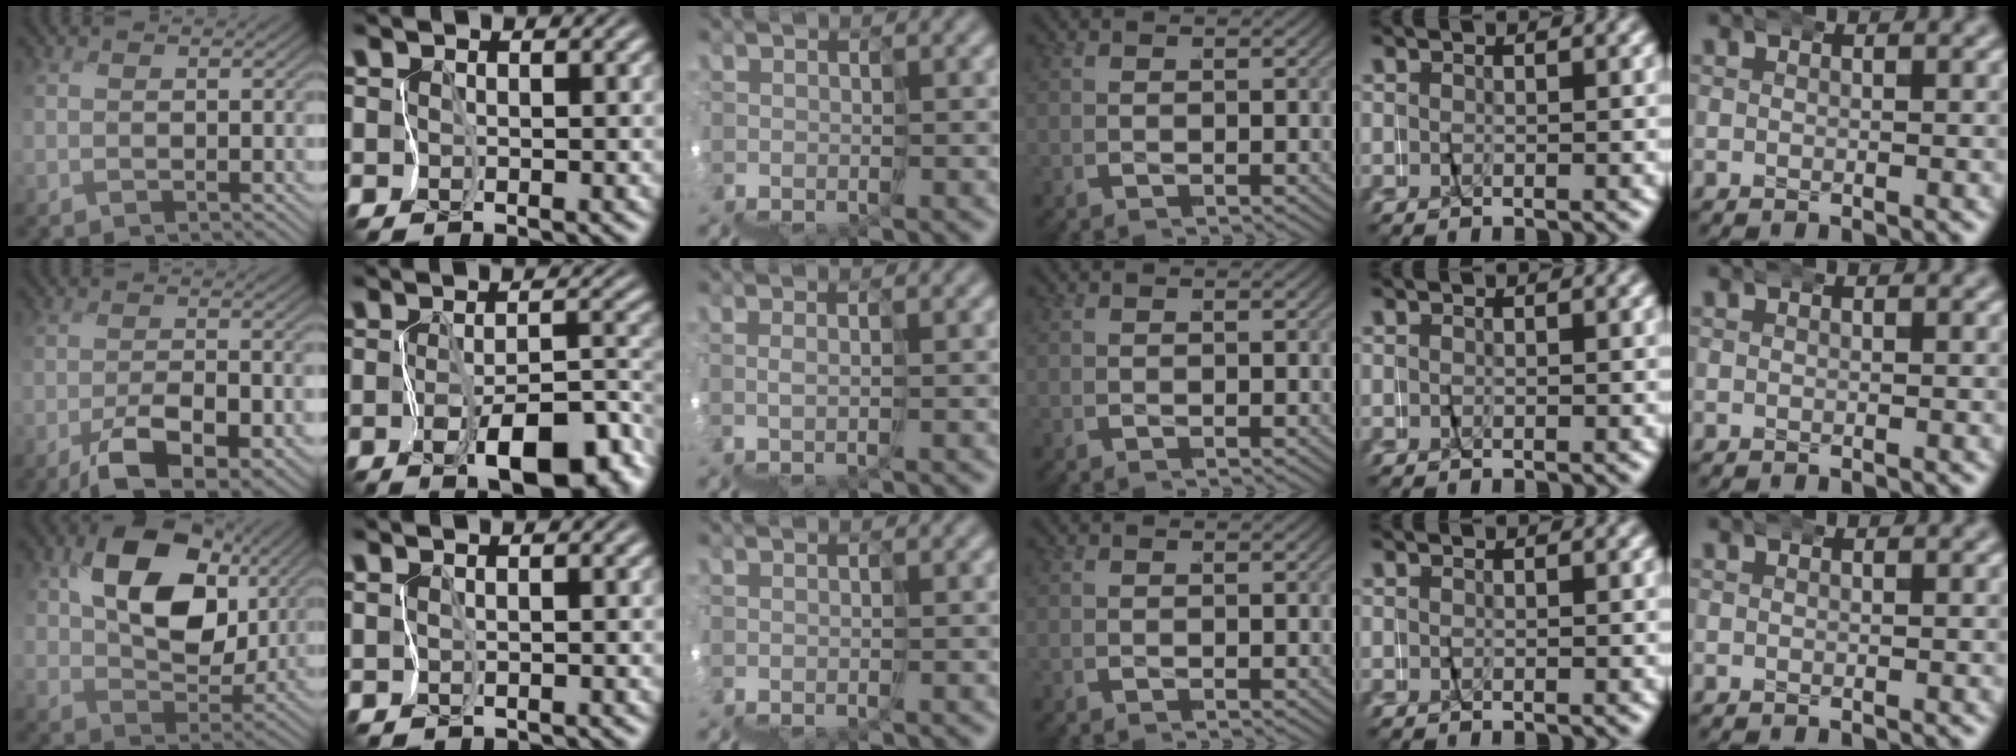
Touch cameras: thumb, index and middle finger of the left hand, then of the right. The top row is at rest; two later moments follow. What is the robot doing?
{"motion": "wrap", "object": "napkin"}